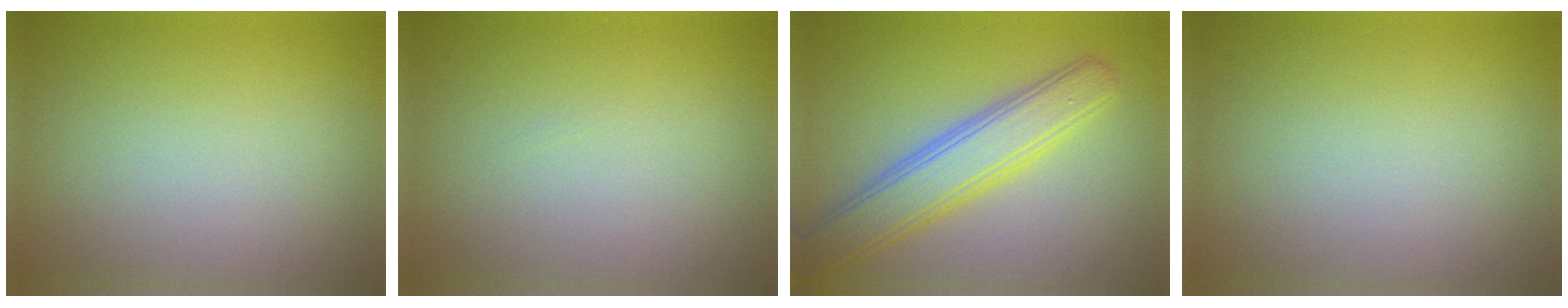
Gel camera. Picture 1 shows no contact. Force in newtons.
{"total": 0.0}
{"total": 5.6, "press": 5.6, "slide": 0.1}
{"total": 0.0}